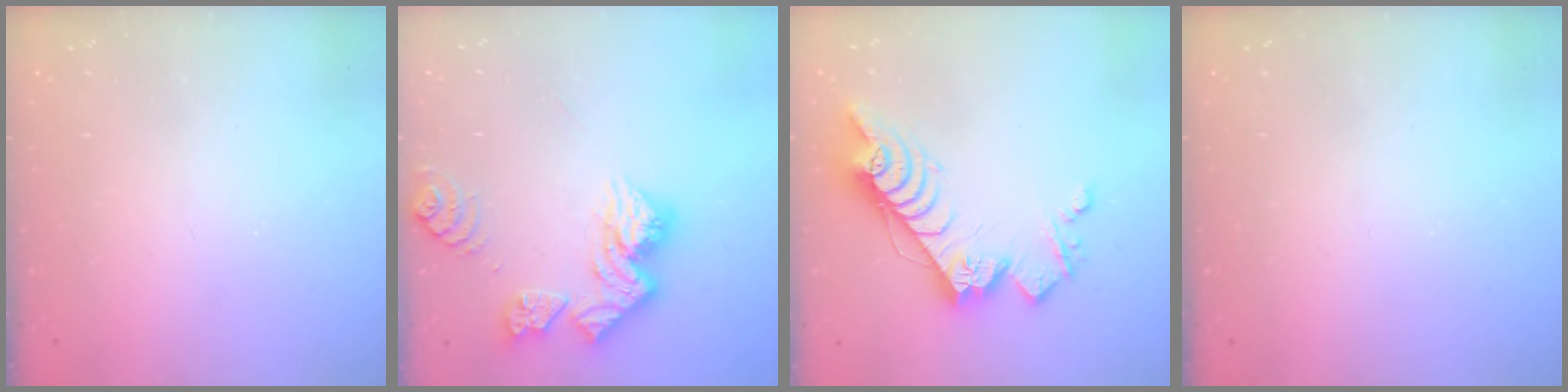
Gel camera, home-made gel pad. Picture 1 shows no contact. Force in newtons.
{"total": 13.1, "press": 13.0, "slide": 1.4}
{"total": 14.6, "press": 14.5, "slide": 1.0}
{"total": 0.0}